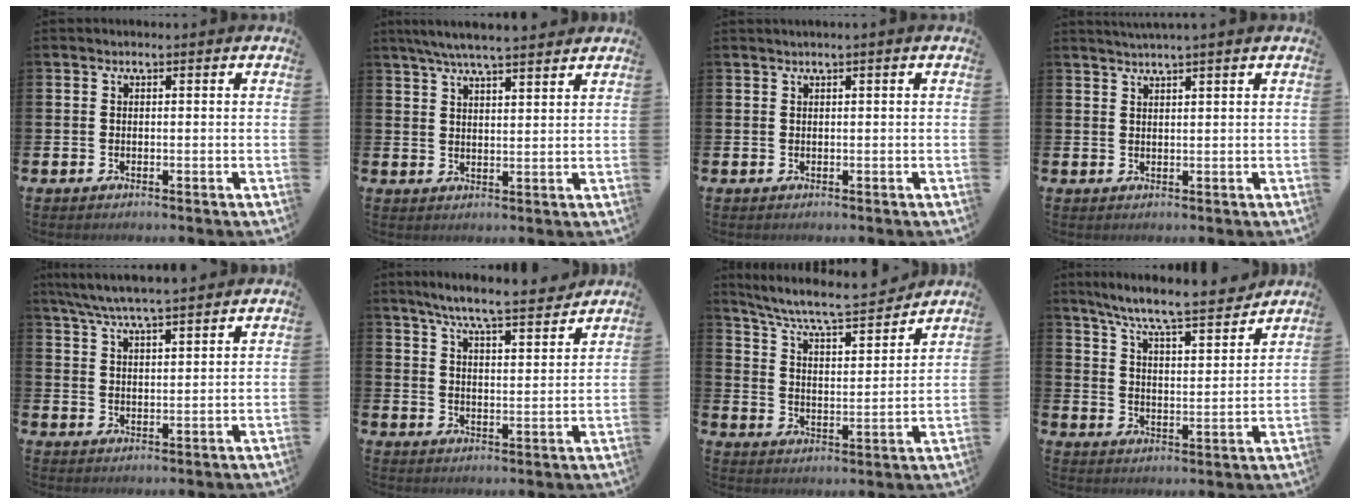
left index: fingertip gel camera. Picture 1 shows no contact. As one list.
[{"total": 5.8, "force": [5.4, 0.4, 2.0], "torque": [-0.051, -0.016, 0.098]}, {"total": 0.6, "force": [0.3, -0.2, 0.5], "torque": [-0.013, 0.002, 0.006]}, {"total": 1.9, "force": [1.8, -0.5, 0.4], "torque": [-0.015, -0.003, 0.036]}, {"total": 6.2, "force": [5.9, 0.3, 2.0], "torque": [-0.061, -0.020, 0.107]}, {"total": 7.3, "force": [6.9, 0.1, 2.5], "torque": [-0.067, -0.039, 0.119]}, {"total": 8.0, "force": [7.5, 0.9, 2.7], "torque": [-0.088, -0.051, 0.129]}, {"total": 8.2, "force": [7.7, 0.1, 2.9], "torque": [-0.082, -0.056, 0.131]}]